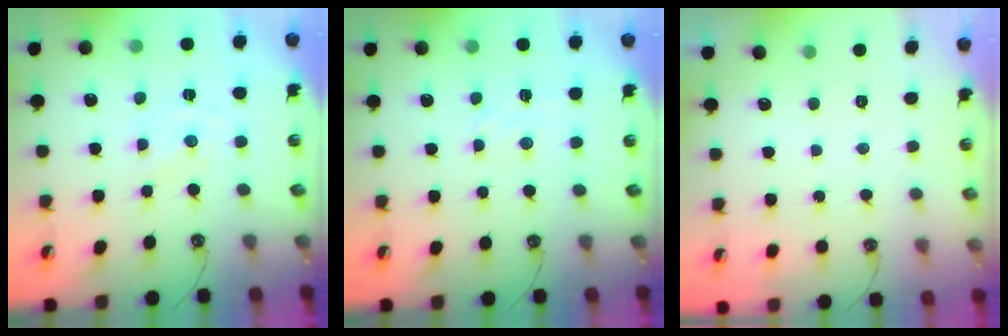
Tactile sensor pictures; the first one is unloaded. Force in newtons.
{"total": 2.8, "press": 2.8, "slide": 0.4}
{"total": 0.0}